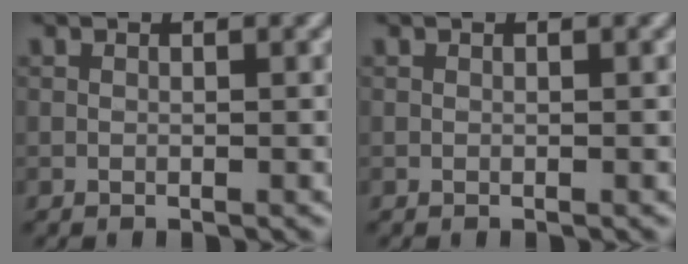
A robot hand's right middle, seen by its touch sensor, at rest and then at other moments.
{"total": 0.0}